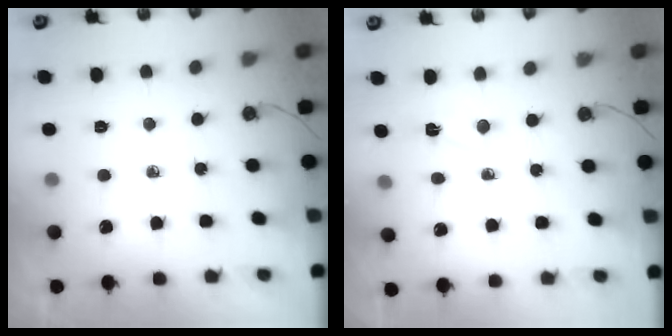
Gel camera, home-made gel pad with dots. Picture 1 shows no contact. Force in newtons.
{"total": 2.4, "press": 2.4, "slide": 0.5}